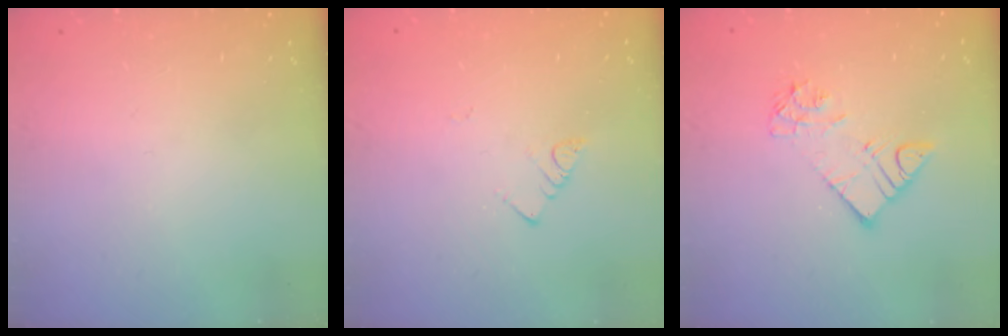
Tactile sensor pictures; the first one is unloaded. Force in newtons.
{"total": 2.7, "press": 2.7, "slide": 0.4}
{"total": 7.7, "press": 7.6, "slide": 0.8}